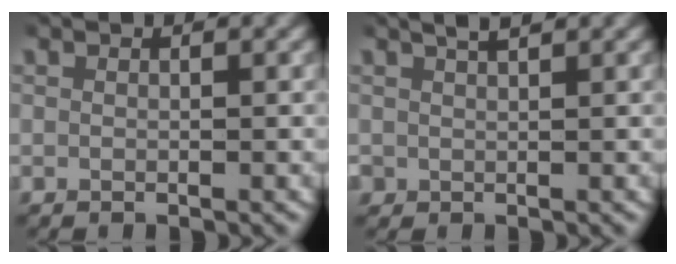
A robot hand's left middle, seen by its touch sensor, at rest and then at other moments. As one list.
[{"total": 2.0, "force": [0.8, 1.7, 0.8], "torque": [-0.024, 0.001, 0.018]}]